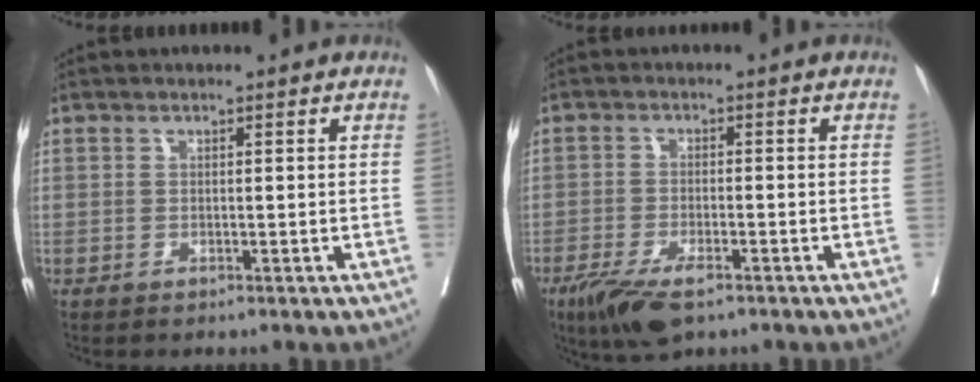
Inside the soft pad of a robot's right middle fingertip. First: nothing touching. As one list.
[{"total": 7.2, "force": [-4.7, 2.2, 5.1], "torque": [-0.092, -0.014, -0.081]}]